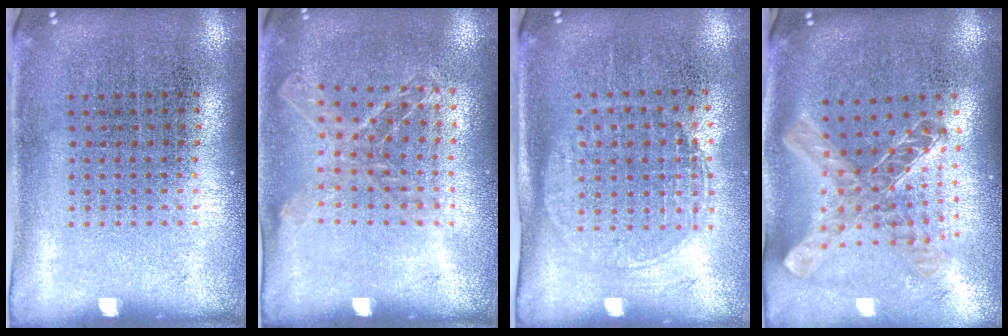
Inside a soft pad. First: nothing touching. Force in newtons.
{"total": 1.1, "press": 1.1, "slide": 0.1}
{"total": 1.5, "press": 1.3, "slide": 0.8}
{"total": 1.2, "press": 1.1, "slide": 0.5}